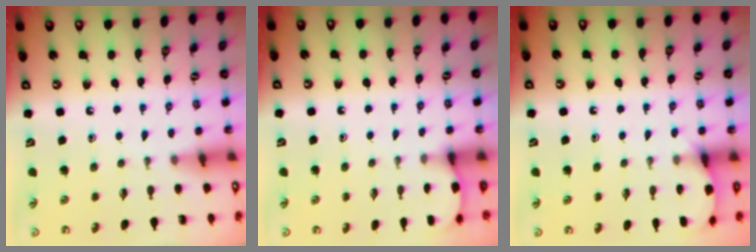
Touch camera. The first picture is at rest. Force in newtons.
{"total": 1.7, "press": 1.6, "slide": 0.2}
{"total": 3.9, "press": 3.9, "slide": 0.3}